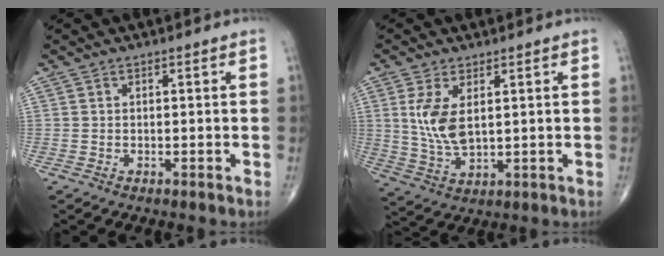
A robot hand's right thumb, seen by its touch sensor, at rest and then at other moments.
{"total": 8.1, "force": [2.0, 4.0, 6.8], "torque": [-0.139, -0.014, 0.050]}